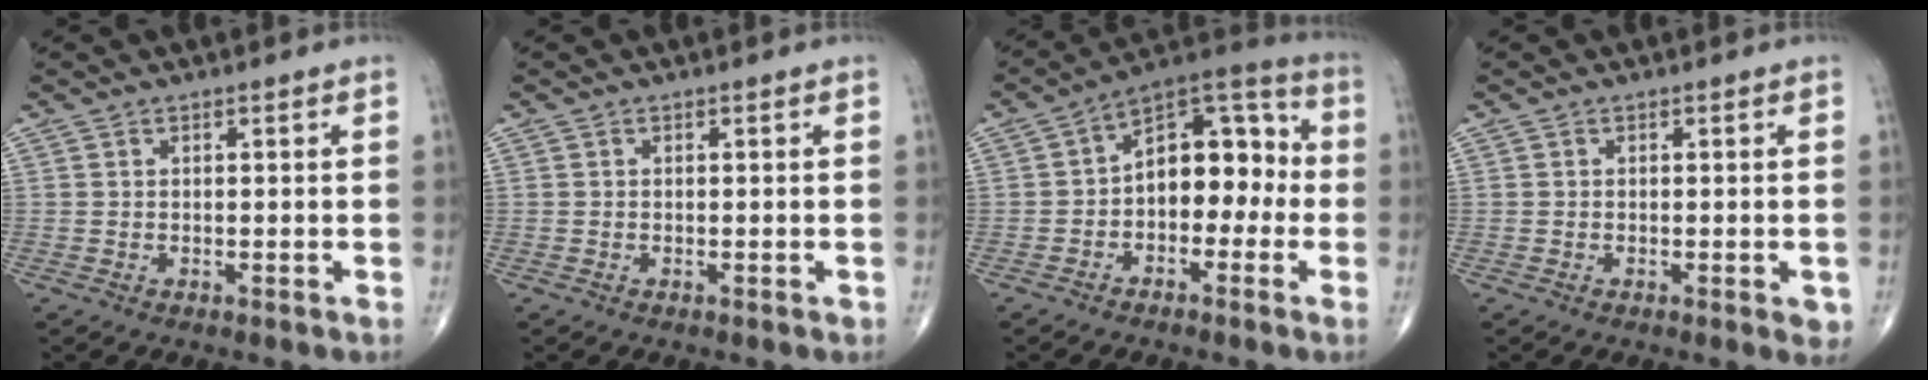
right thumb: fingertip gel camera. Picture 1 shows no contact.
{"total": 0.0}
{"total": 13.2, "force": [-1.3, 8.3, 10.2], "torque": [-0.113, 0.047, -0.038]}
{"total": 2.1, "force": [-0.7, 0.7, 1.8], "torque": [-0.013, -0.001, -0.011]}